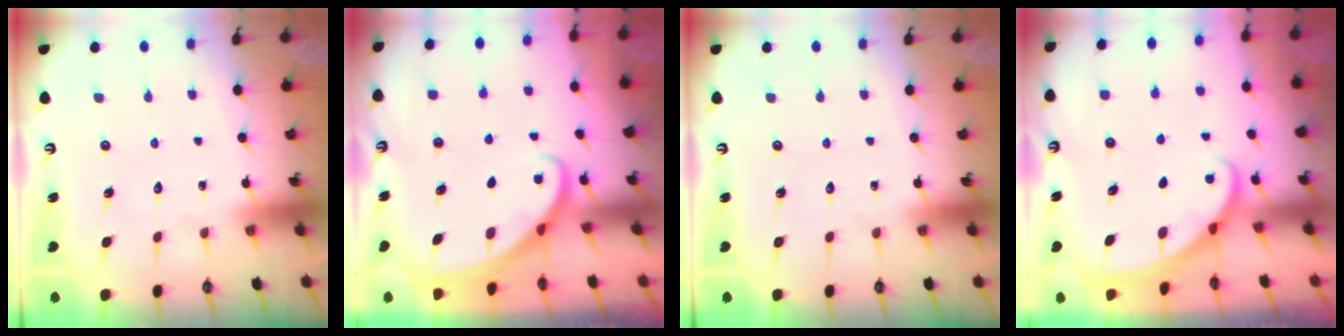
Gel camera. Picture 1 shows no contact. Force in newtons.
{"total": 2.7, "press": 2.7, "slide": 0.2}
{"total": 0.0}
{"total": 1.9, "press": 1.9, "slide": 0.1}